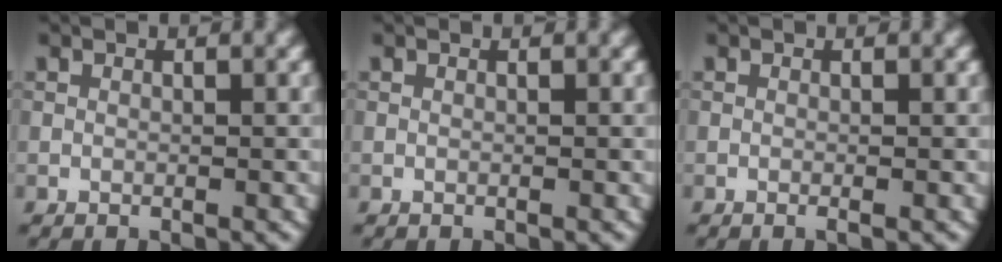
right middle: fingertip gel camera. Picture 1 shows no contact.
{"total": 0.0}
{"total": 0.7, "force": [-0.2, 0.1, 0.6], "torque": [-0.009, -0.006, -0.005]}